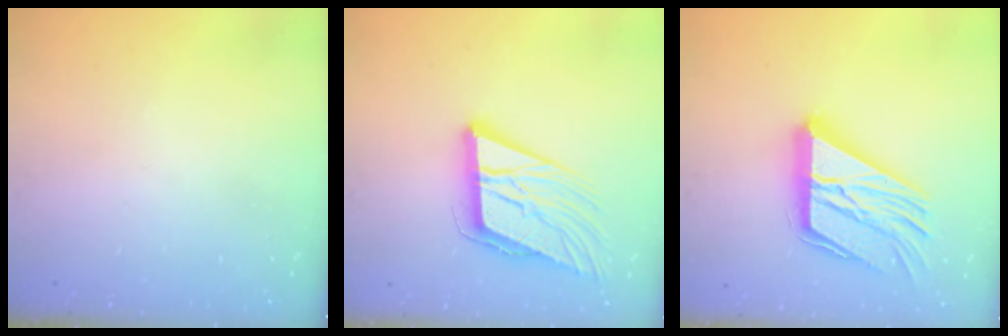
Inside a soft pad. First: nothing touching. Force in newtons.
{"total": 15.0, "press": 14.6, "slide": 3.5}
{"total": 23.5, "press": 23.3, "slide": 2.3}